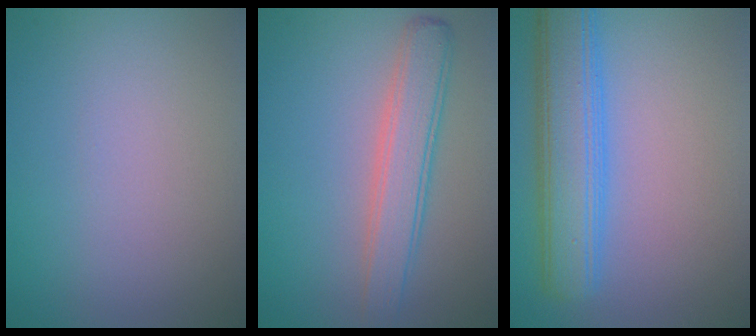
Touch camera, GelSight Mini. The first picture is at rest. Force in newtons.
{"total": 3.9, "press": 3.9, "slide": 0.3}
{"total": 6.5, "press": 6.5, "slide": 0.2}